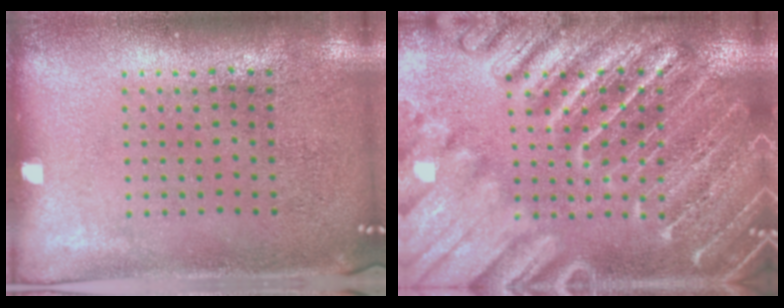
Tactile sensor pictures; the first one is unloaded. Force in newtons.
{"total": 6.3, "press": 6.2, "slide": 0.9}